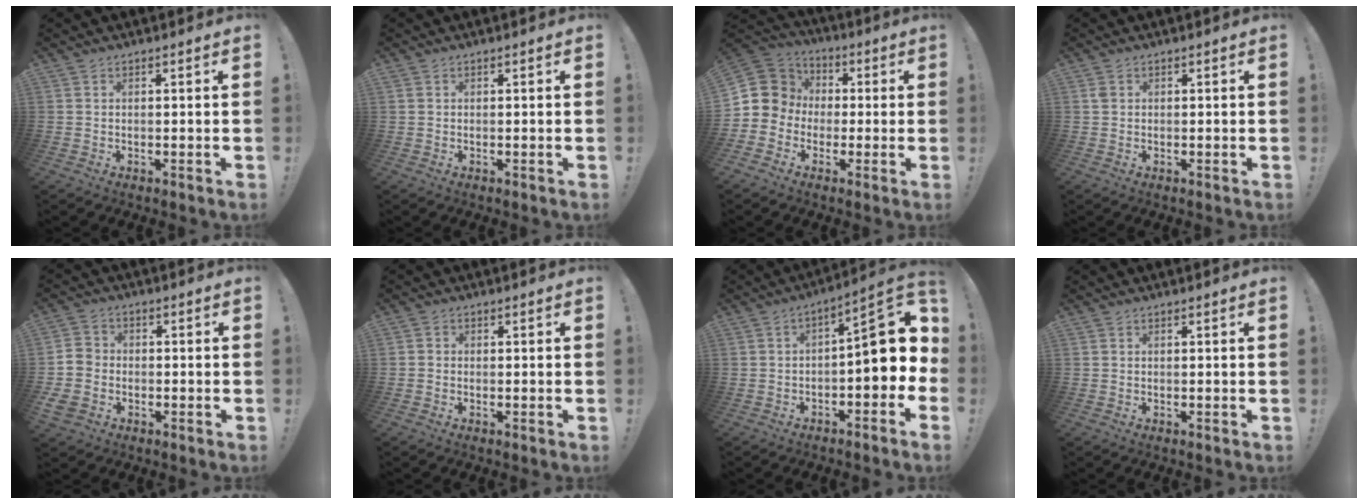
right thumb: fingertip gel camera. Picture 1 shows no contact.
{"total": 0.0}
{"total": 9.3, "force": [0.1, 9.0, 2.4], "torque": [-0.040, 0.003, 0.010]}
{"total": 1.0, "force": [0.3, 0.7, 0.5], "torque": [-0.011, 0.003, 0.006]}
{"total": 6.5, "force": [-3.1, 5.1, 2.5], "torque": [-0.046, 0.020, -0.058]}
{"total": 0.9, "force": [-0.5, 0.7, 0.4], "torque": [-0.006, 0.003, -0.009]}
{"total": 12.3, "force": [-0.2, 4.4, 11.5], "torque": [-0.155, 0.004, -0.006]}
{"total": 0.0}